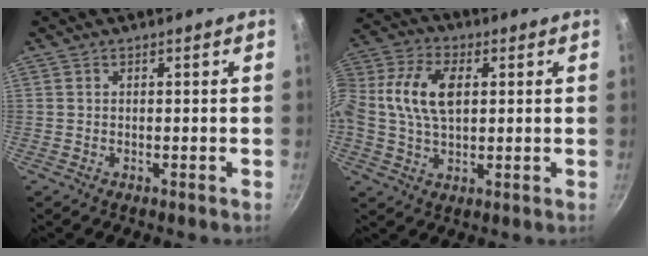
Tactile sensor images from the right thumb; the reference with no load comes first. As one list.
[{"total": 12.0, "force": [1.7, 7.4, 9.3], "torque": [-0.175, 0.018, 0.017]}]